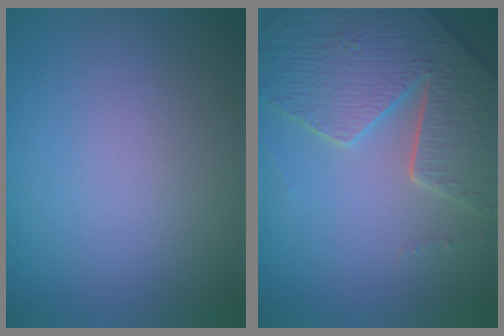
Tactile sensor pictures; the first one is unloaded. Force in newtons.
{"total": 7.5, "press": 5.6, "slide": 5.0}